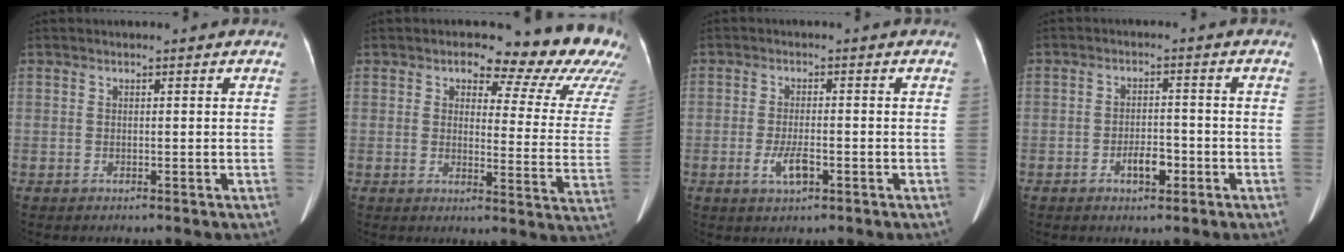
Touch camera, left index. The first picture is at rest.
{"total": 18.8, "force": [13.7, 6.6, 11.1], "torque": [-0.104, -0.028, 0.134]}
{"total": 3.7, "force": [-1.4, 1.1, 3.2], "torque": [-0.071, -0.003, -0.022]}
{"total": 3.8, "force": [-1.8, 1.7, 2.8], "torque": [-0.052, 0.003, -0.027]}